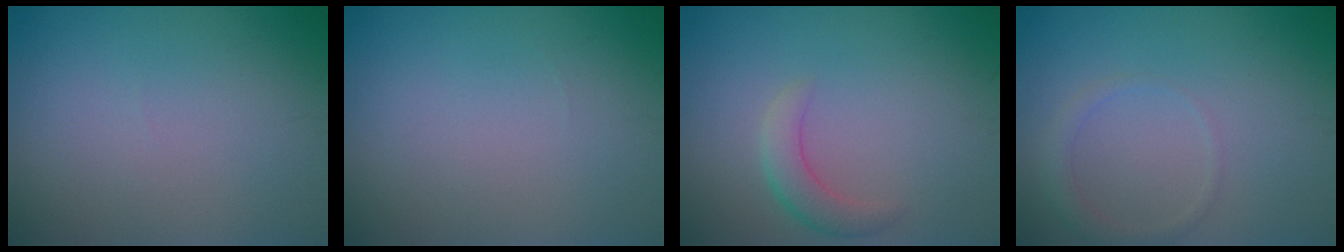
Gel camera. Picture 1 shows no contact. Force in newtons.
{"total": 0.0}
{"total": 2.4, "press": 2.4, "slide": 0.2}
{"total": 1.4, "press": 1.4, "slide": 0.0}